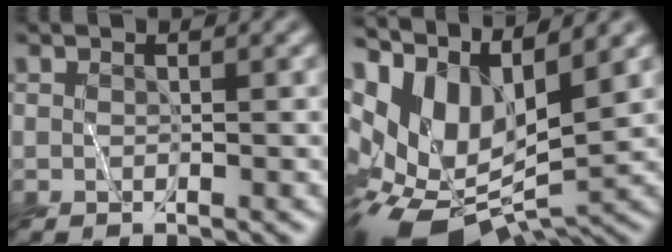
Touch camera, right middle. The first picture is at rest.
{"total": 10.0, "force": [0.5, 5.4, 8.4], "torque": [-0.165, -0.002, 0.018]}